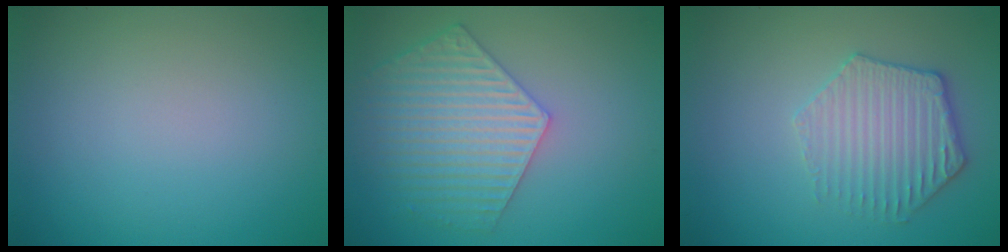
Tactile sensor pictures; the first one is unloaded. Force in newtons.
{"total": 6.0, "press": 5.0, "slide": 3.2}
{"total": 3.5, "press": 3.4, "slide": 0.4}